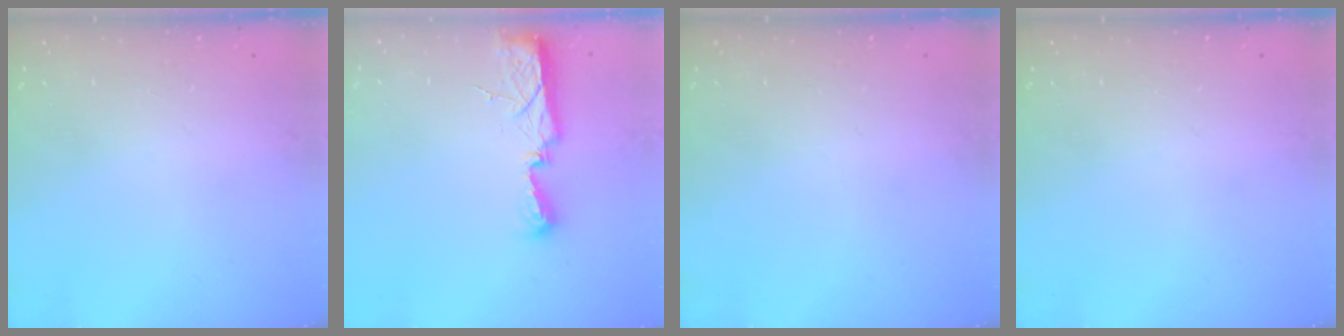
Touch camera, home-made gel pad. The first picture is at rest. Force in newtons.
{"total": 7.5, "press": 7.5, "slide": 0.8}
{"total": 0.0}
{"total": 0.0}